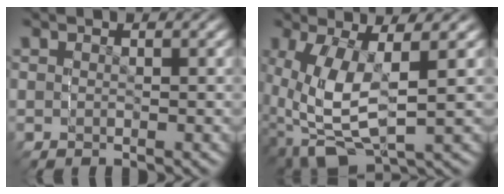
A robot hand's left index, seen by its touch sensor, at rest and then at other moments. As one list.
[{"total": 12.4, "force": [-2.7, 8.7, 8.4], "torque": [-0.173, -0.041, -0.017]}]